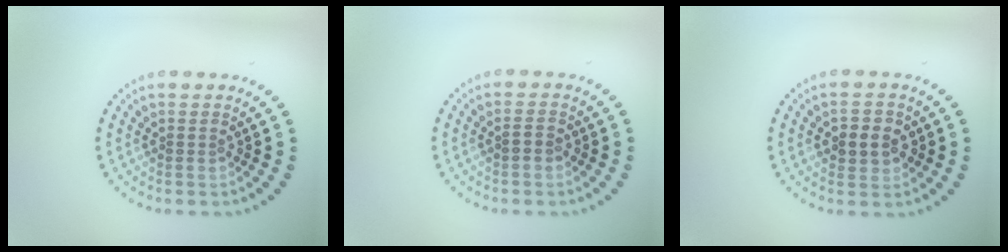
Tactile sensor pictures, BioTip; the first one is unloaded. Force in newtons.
{"total": 0.6, "press": 0.5, "slide": 0.3}
{"total": 2.7, "press": 2.7, "slide": 0.6}